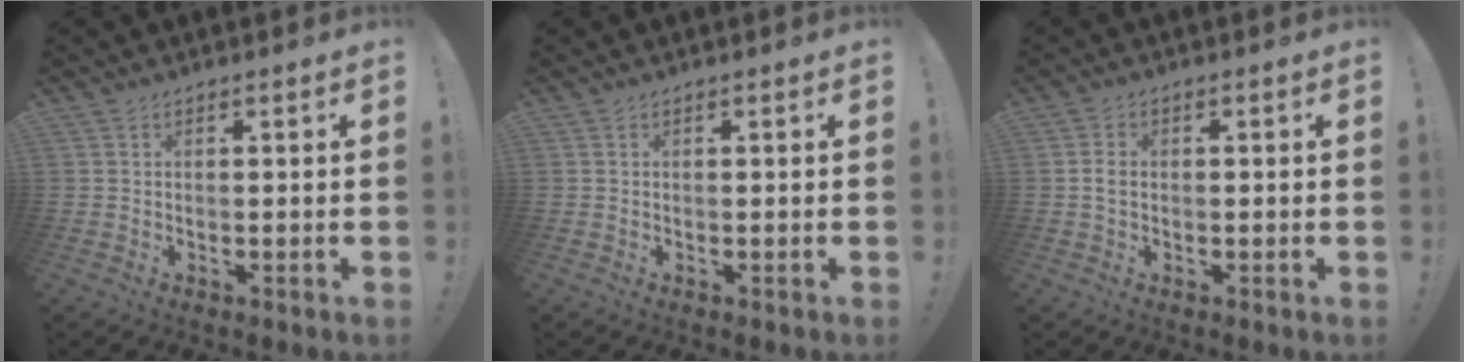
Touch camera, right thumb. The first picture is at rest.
{"total": 0.0}
{"total": 2.0, "force": [0.0, 1.5, 1.4], "torque": [-0.018, 0.004, -0.001]}